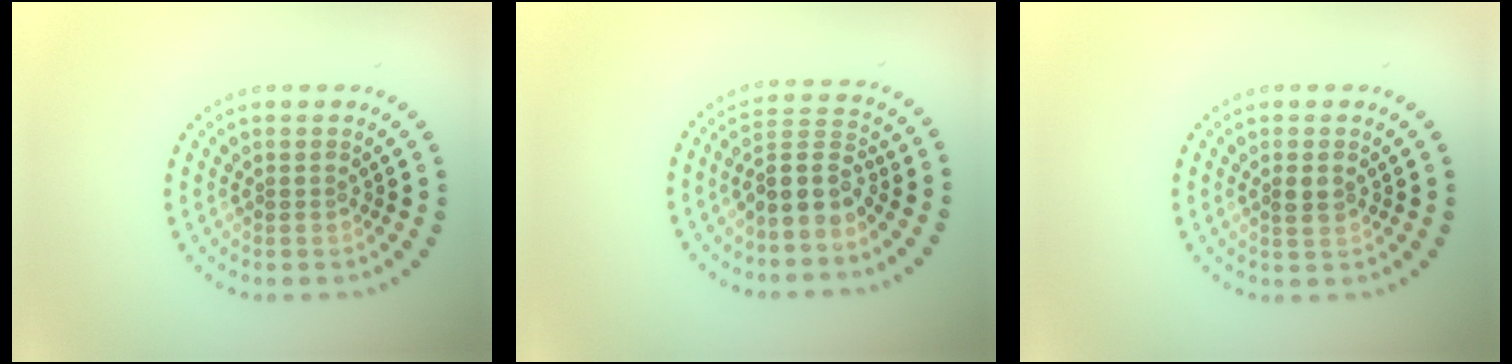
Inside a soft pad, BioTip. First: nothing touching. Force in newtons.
{"total": 3.8, "press": 3.2, "slide": 2.1}
{"total": 1.3, "press": 1.3, "slide": 0.3}